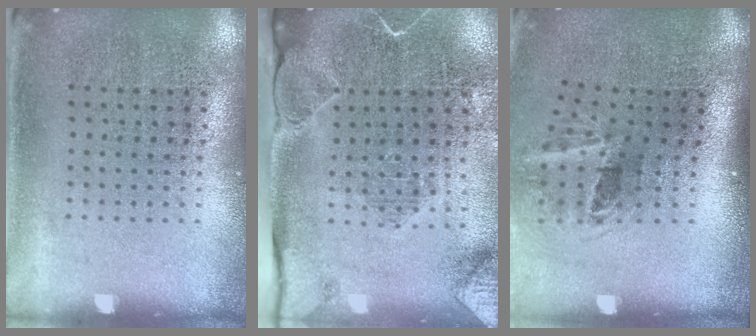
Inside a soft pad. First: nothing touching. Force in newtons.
{"total": 2.1, "press": 2.0, "slide": 0.6}
{"total": 2.0, "press": 1.2, "slide": 1.6}